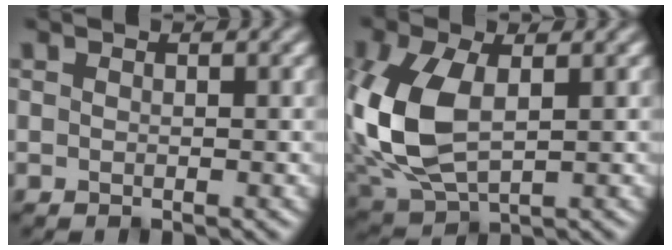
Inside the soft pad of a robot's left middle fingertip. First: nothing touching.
{"total": 8.4, "force": [0.4, 5.2, 6.7], "torque": [-0.182, -0.003, 0.012]}